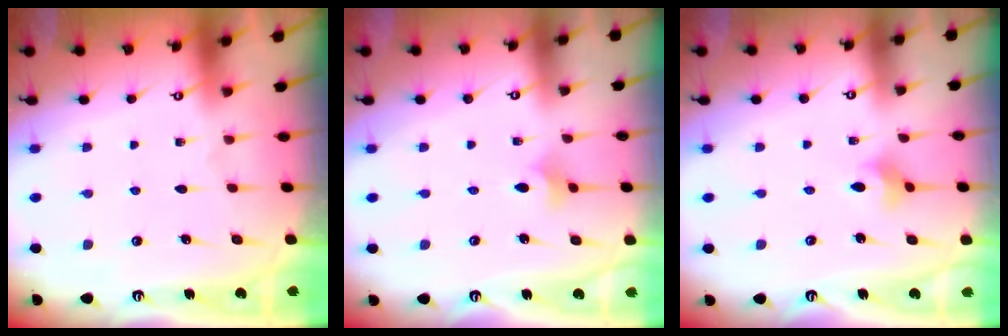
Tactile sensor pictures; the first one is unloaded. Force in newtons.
{"total": 3.6, "press": 3.5, "slide": 0.8}
{"total": 2.9, "press": 2.8, "slide": 0.8}